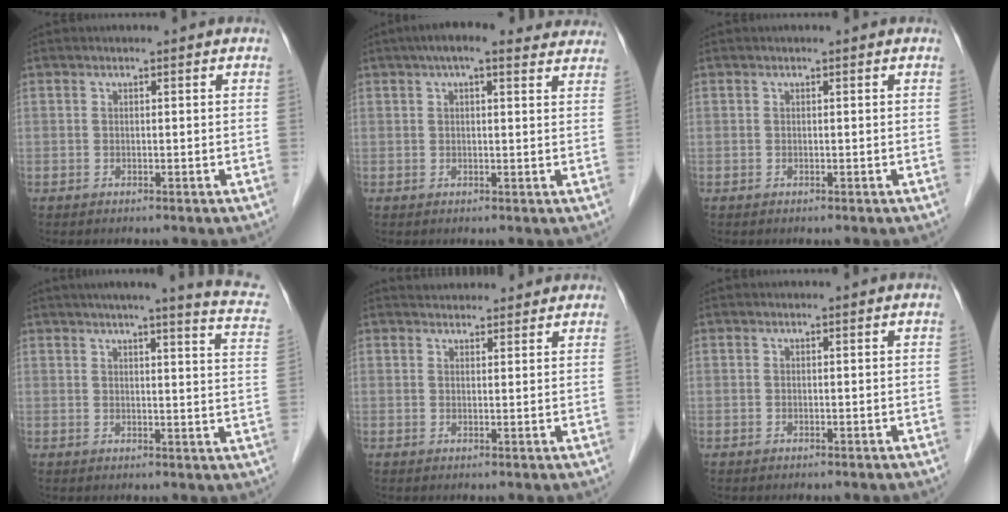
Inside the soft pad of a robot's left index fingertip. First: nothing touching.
{"total": 10.7, "force": [8.6, 2.7, 5.8], "torque": [-0.075, 0.038, 0.104]}
{"total": 0.0}
{"total": 13.9, "force": [11.0, 0.3, 8.5], "torque": [-0.109, -0.020, 0.110]}
{"total": 6.8, "force": [6.2, 2.2, 1.4], "torque": [-0.009, 0.029, 0.073]}
{"total": 0.0}